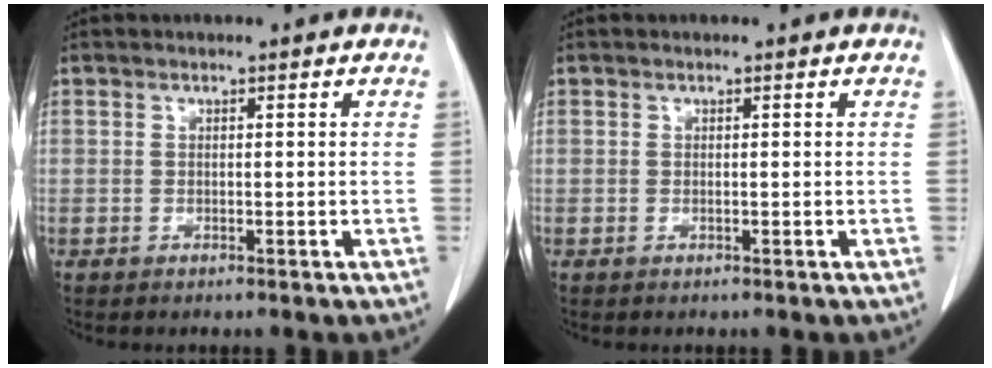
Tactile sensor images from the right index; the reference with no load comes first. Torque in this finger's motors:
{"motor_torque": [0.08, -0.20, 0.03, 0.01]}